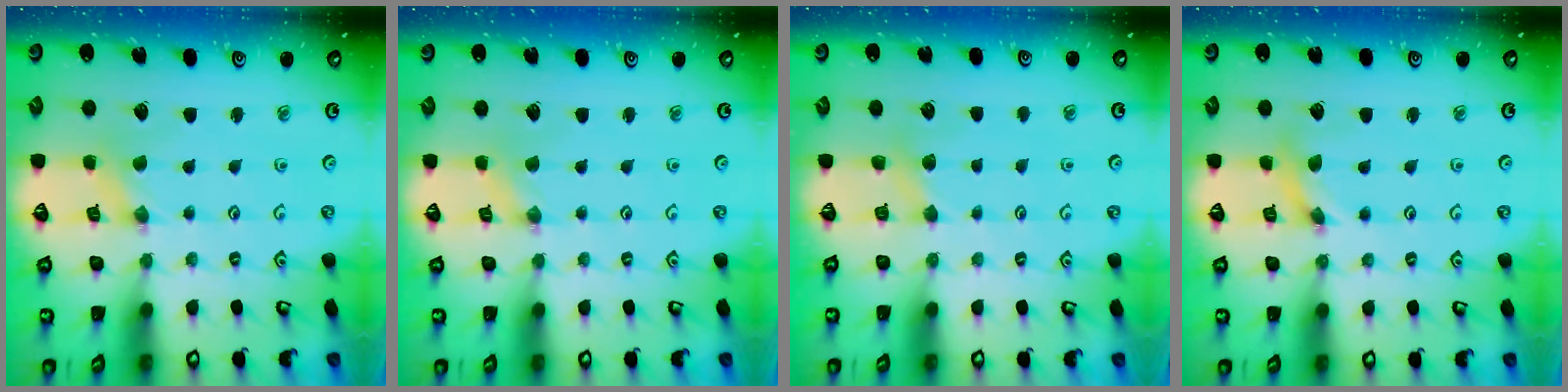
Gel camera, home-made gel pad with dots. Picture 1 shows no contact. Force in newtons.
{"total": 0.6, "press": 0.6, "slide": 0.2}
{"total": 2.9, "press": 2.9, "slide": 0.5}
{"total": 2.7, "press": 2.7, "slide": 0.2}